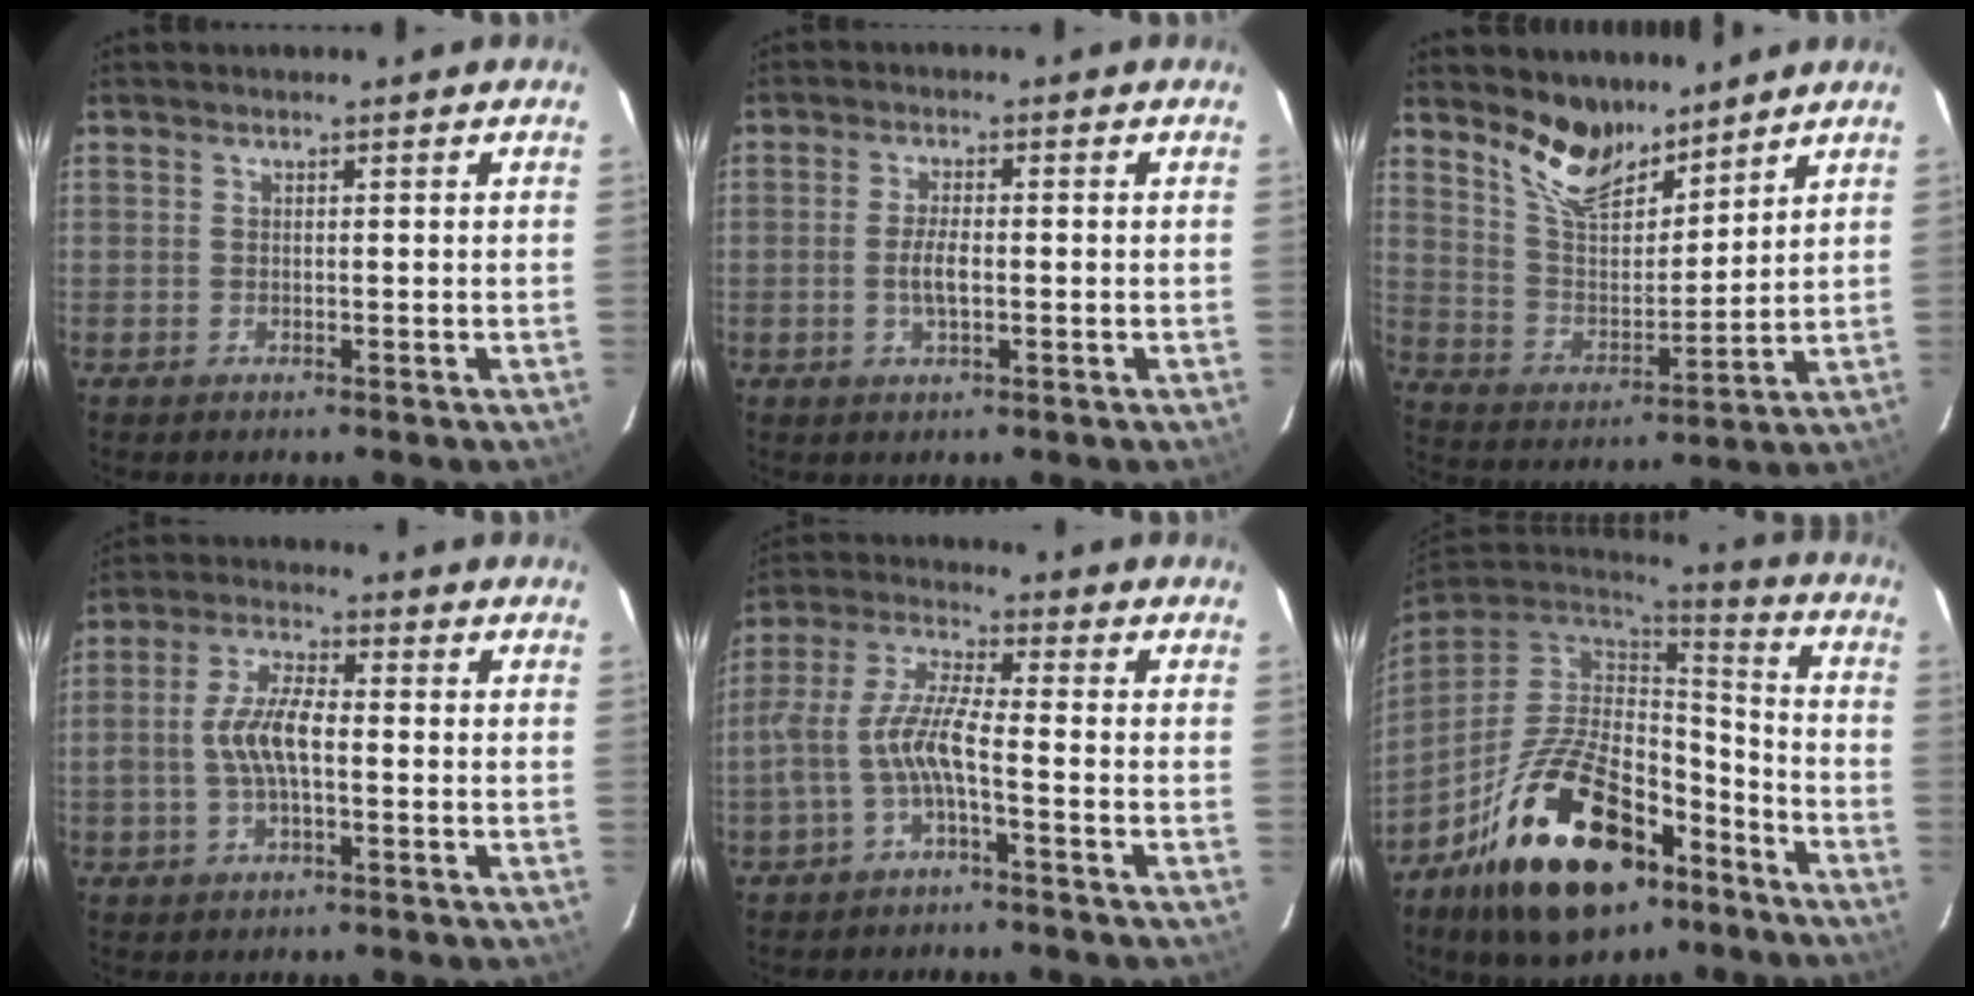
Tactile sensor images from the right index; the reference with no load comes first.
{"total": 1.7, "force": [-0.3, 0.7, 1.5], "torque": [-0.031, -0.002, -0.006]}
{"total": 11.5, "force": [9.3, 4.3, 5.1], "torque": [-0.102, -0.004, 0.179]}
{"total": 7.6, "force": [-1.1, 3.0, 6.8], "torque": [-0.139, 0.012, -0.020]}
{"total": 8.1, "force": [-3.1, 1.3, 7.4], "torque": [-0.174, 0.012, -0.058]}
{"total": 25.9, "force": [-14.4, 13.4, 16.9], "torque": [-0.324, 0.006, -0.219]}